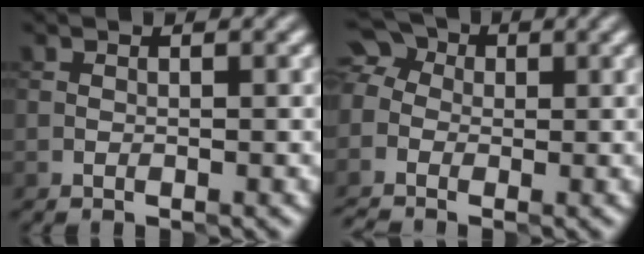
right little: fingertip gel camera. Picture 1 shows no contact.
{"total": 6.4, "force": [-1.7, 5.2, 3.3], "torque": [-0.075, 0.013, -0.045]}